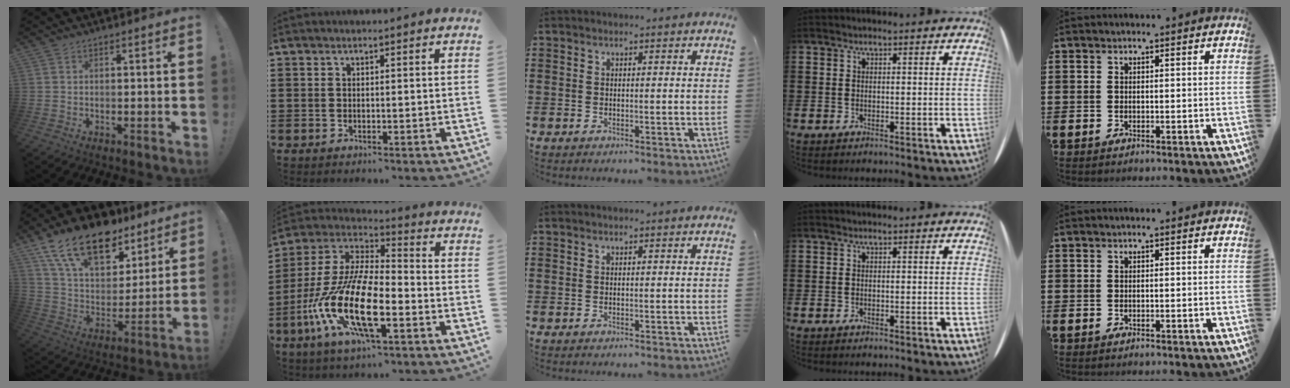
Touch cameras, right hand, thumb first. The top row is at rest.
{"thumb": {"total": 20.8, "force": [13.4, 10.8, 11.6], "torque": [-0.194, -0.080, 0.243]}, "index": {"total": 16.1, "force": [-6.6, 5.6, 13.5], "torque": [-0.321, -0.012, -0.133]}}